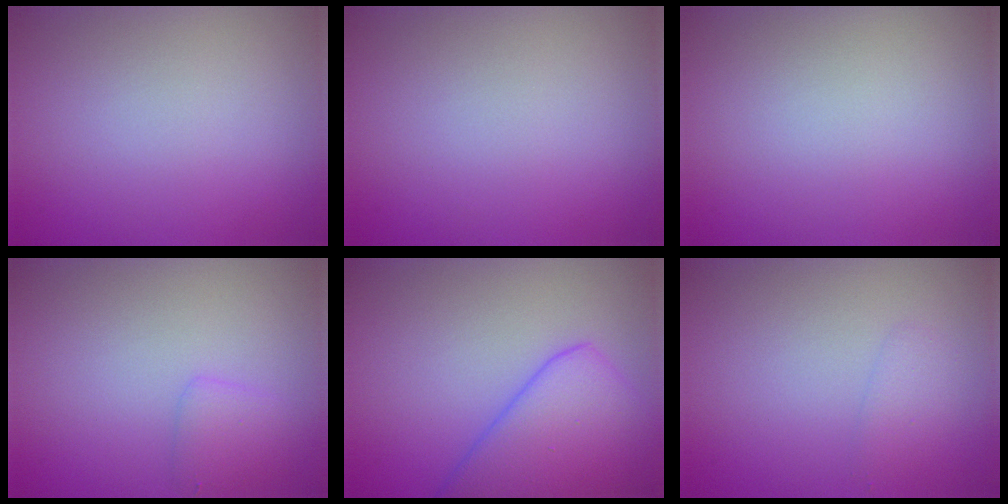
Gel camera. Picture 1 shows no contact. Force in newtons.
{"total": 0.0}
{"total": 0.0}
{"total": 1.7, "press": 1.7, "slide": 0.1}
{"total": 6.9, "press": 6.9, "slide": 0.5}
{"total": 1.2, "press": 1.2, "slide": 0.1}